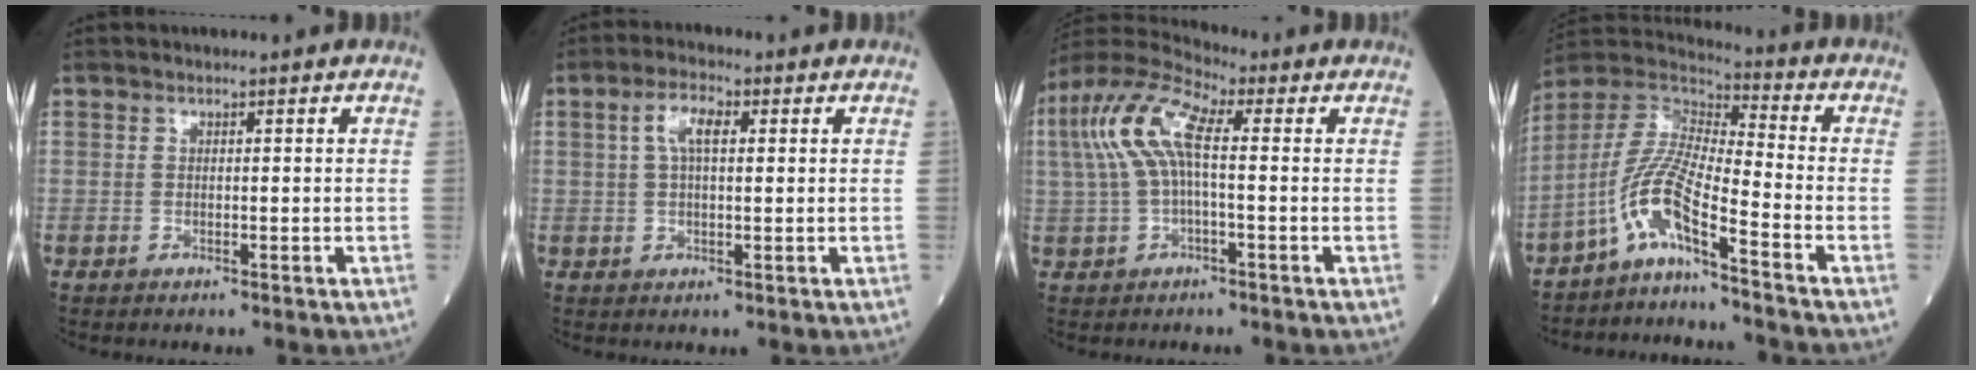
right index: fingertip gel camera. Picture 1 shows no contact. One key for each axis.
{"total": 4.5, "fx": 1.3, "fy": 1.5, "fz": 4.1, "tx": -0.087, "ty": 0.014, "tz": 0.026}
{"total": 10.4, "fx": 1.5, "fy": 3.2, "fz": 9.8, "tx": -0.222, "ty": 0.038, "tz": 0.022}
{"total": 9.4, "fx": -6.2, "fy": 0.1, "fz": 7.1, "tx": -0.167, "ty": 0.008, "tz": -0.124}